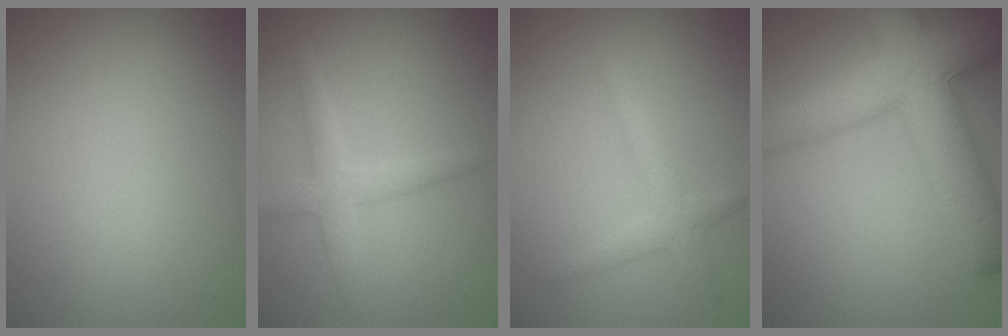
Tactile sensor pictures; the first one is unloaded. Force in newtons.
{"total": 2.6, "press": 2.6, "slide": 0.1}
{"total": 2.2, "press": 2.2, "slide": 0.1}
{"total": 11.8, "press": 11.8, "slide": 0.3}